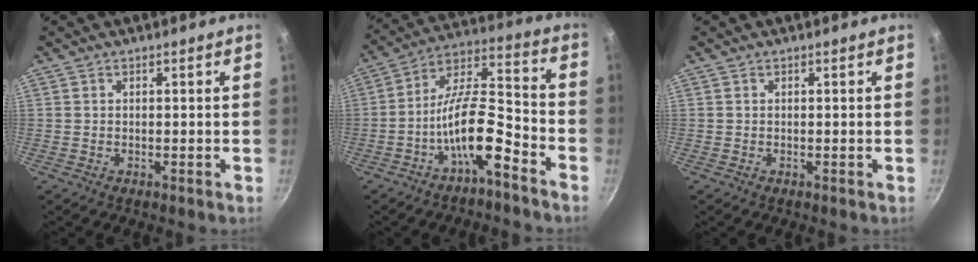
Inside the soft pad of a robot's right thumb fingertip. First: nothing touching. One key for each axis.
{"total": 13.2, "fx": -6.9, "fy": 4.2, "fz": 10.5, "tx": -0.176, "ty": 0.066, "tz": -0.127}
{"total": 0.0}